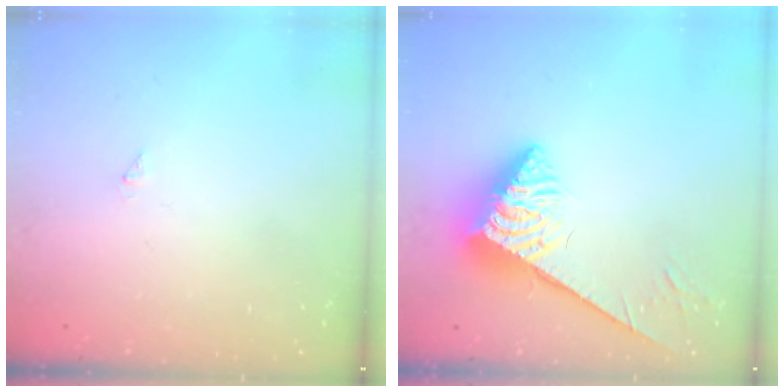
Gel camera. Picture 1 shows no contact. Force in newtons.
{"total": 5.6, "press": 5.5, "slide": 1.0}